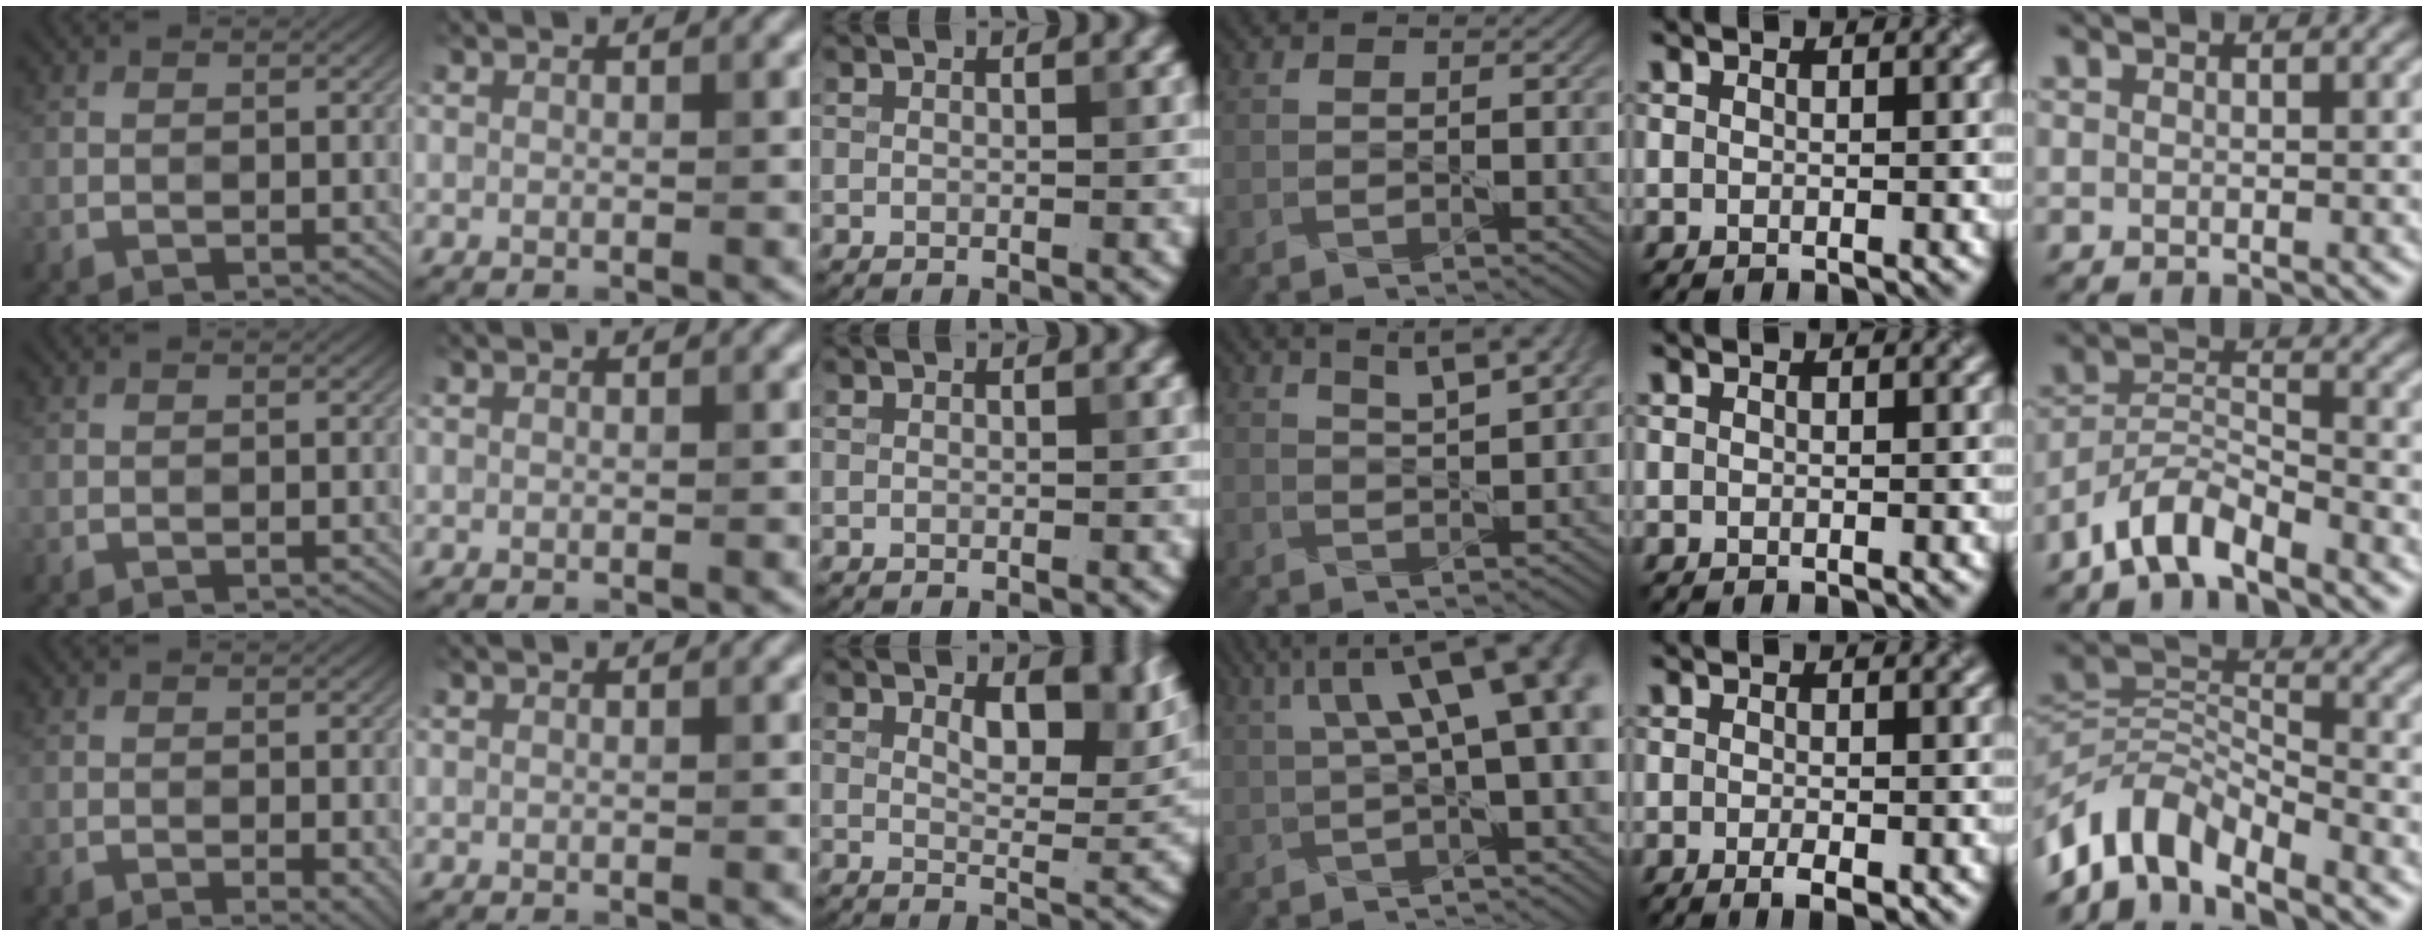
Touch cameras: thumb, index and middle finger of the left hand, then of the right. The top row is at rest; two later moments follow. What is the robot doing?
{"motion": "pour", "object": "sugar"}